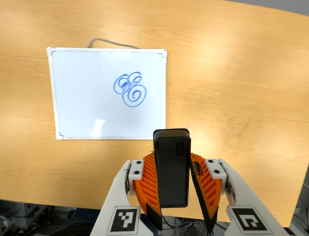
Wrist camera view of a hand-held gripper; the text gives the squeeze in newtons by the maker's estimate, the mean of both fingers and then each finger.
{"total": 6.2, "left": 5.9, "right": 6.4}